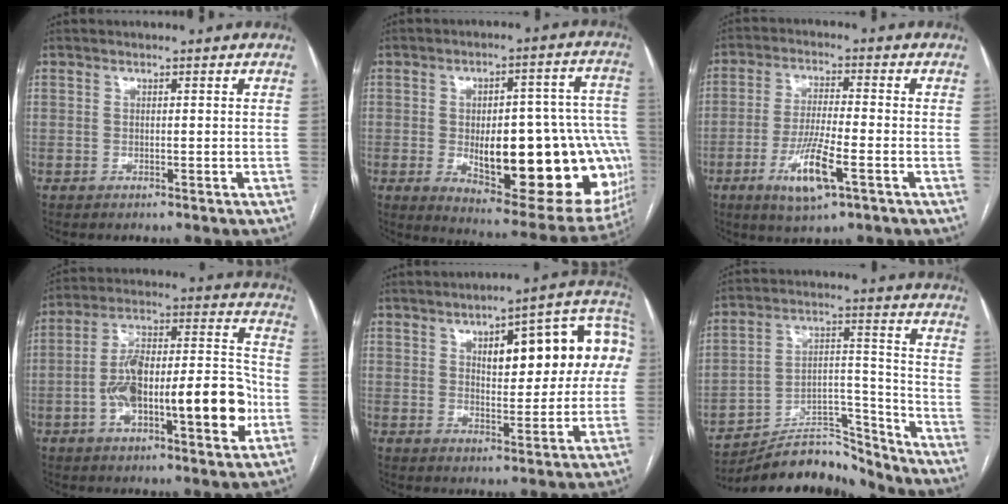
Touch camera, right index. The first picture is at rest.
{"total": 27.1, "force": [-5.4, 9.4, 24.9], "torque": [-0.247, 0.018, -0.041]}
{"total": 9.1, "force": [-3.9, 1.2, 8.2], "torque": [-0.161, -0.014, -0.068]}
{"total": 19.6, "force": [-4.9, 5.2, 18.2], "torque": [-0.291, 0.030, -0.068]}
{"total": 16.3, "force": [3.8, 5.3, 14.9], "torque": [-0.196, 0.039, 0.051]}
{"total": 14.3, "force": [-13.9, 3.0, 1.4], "torque": [-0.010, 0.058, -0.226]}